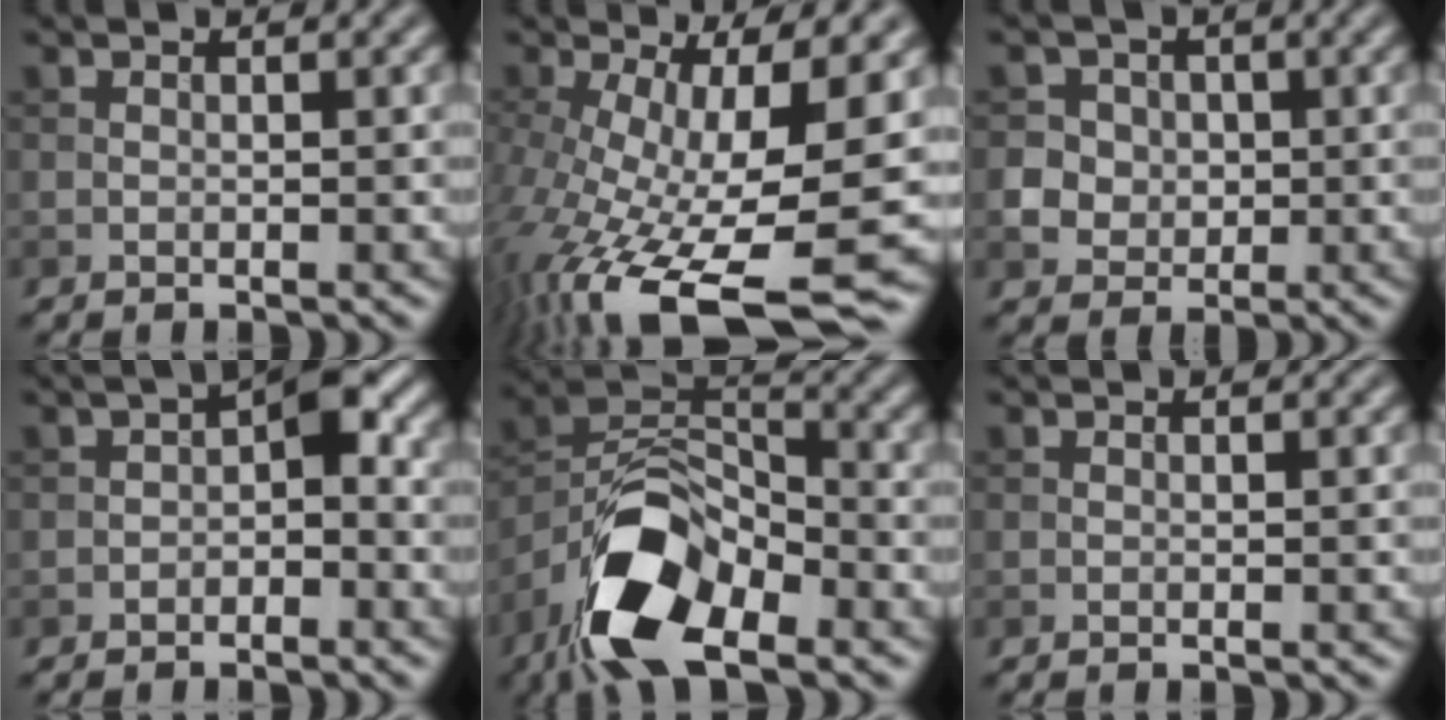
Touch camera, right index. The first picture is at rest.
{"total": 15.4, "force": [-4.1, 5.4, 13.9], "torque": [-0.266, -0.034, -0.053]}
{"total": 5.6, "force": [0.5, 5.4, 1.6], "torque": [-0.028, 0.027, 0.001]}
{"total": 3.1, "force": [-0.7, 1.5, 2.7], "torque": [-0.030, 0.012, -0.017]}
{"total": 11.2, "force": [-6.5, 5.1, 7.5], "torque": [-0.139, 0.000, -0.128]}
{"total": 0.0}